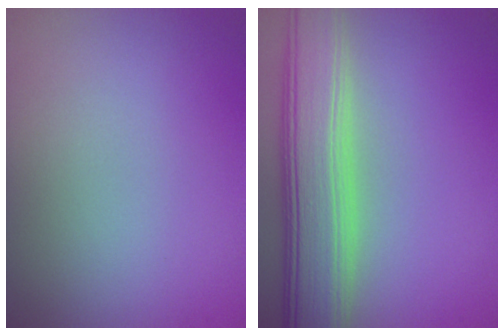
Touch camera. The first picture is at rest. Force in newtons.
{"total": 8.2, "press": 8.2, "slide": 0.8}